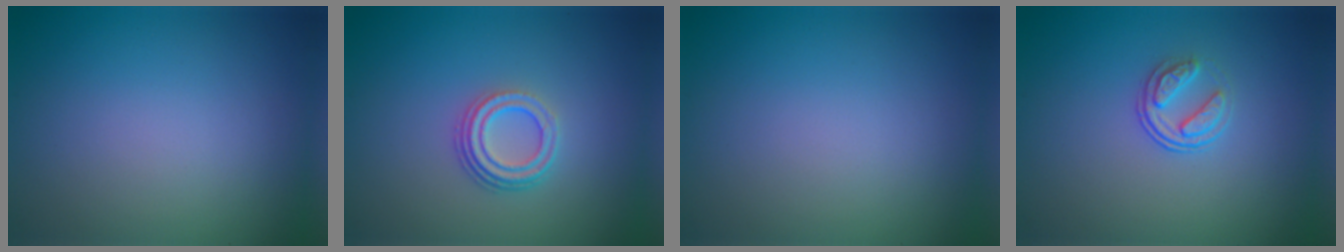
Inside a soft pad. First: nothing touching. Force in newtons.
{"total": 3.4, "press": 2.5, "slide": 2.4}
{"total": 0.0}
{"total": 2.3, "press": 1.7, "slide": 1.6}